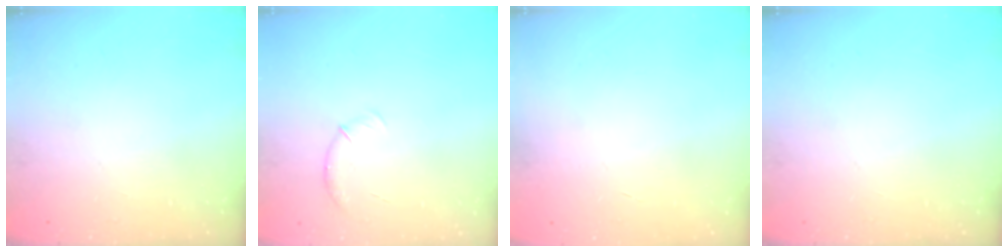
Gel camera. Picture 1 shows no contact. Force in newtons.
{"total": 6.1, "press": 5.9, "slide": 1.5}
{"total": 0.0}
{"total": 0.0}